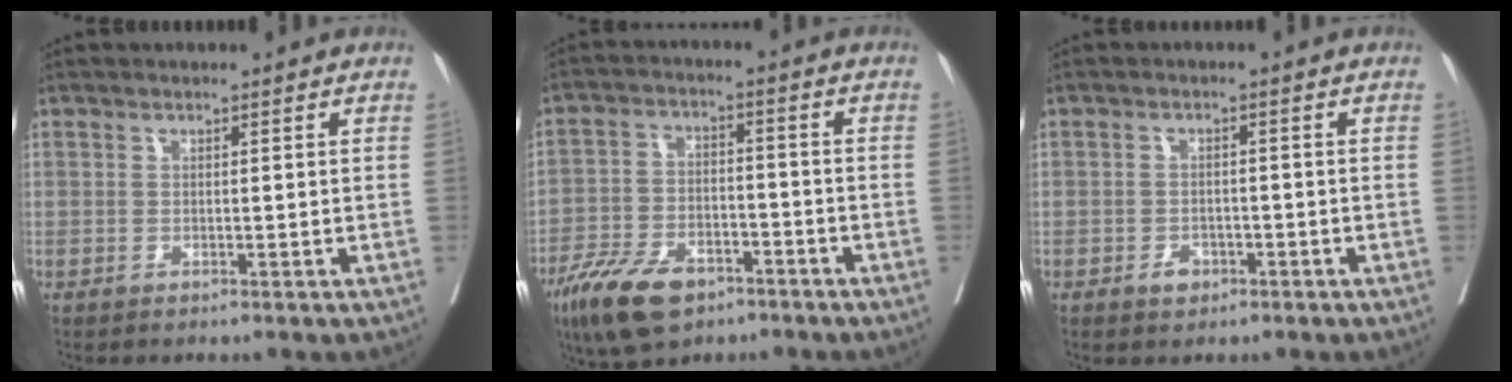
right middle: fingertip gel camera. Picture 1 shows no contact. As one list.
[{"total": 10.4, "force": [-6.8, 4.8, 6.3], "torque": [-0.123, -0.009, -0.121]}, {"total": 2.2, "force": [-1.2, 1.5, 1.0], "torque": [-0.012, 0.005, -0.013]}]